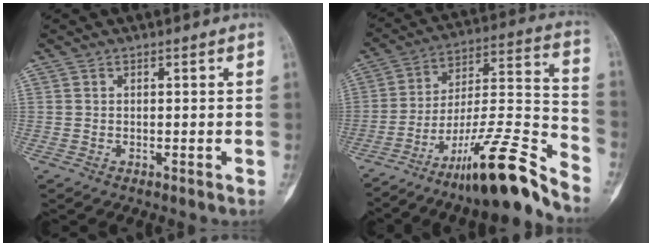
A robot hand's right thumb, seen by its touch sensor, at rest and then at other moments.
{"total": 20.2, "force": [-14.9, 2.3, 13.4], "torque": [-0.218, 0.101, -0.250]}